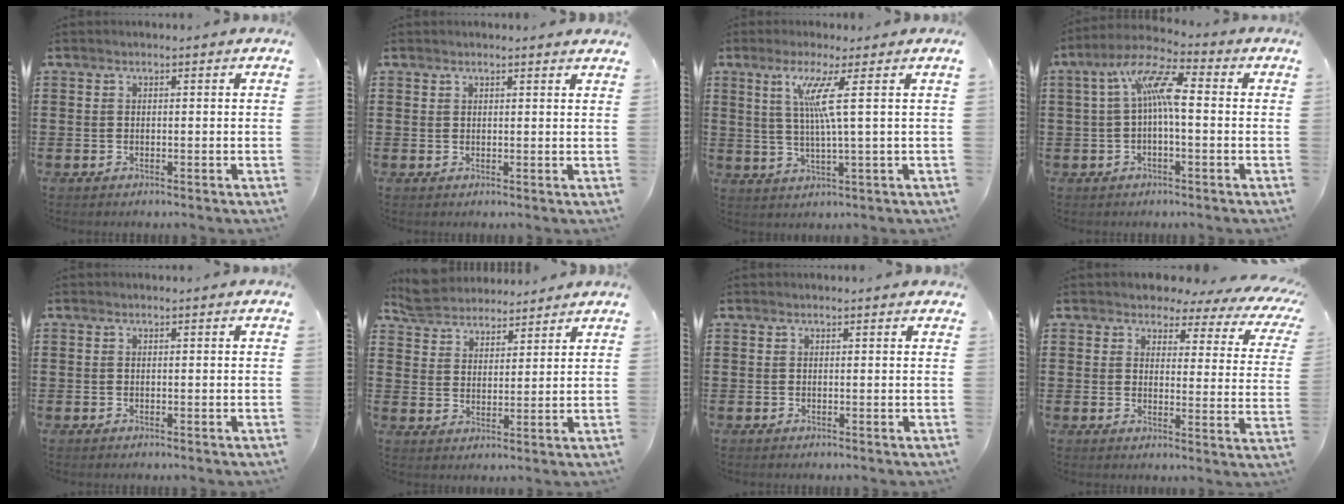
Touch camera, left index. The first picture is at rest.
{"total": 1.2, "force": [1.2, 0.2, 0.1], "torque": [-0.004, 0.001, 0.023]}
{"total": 6.4, "force": [2.2, -1.0, 5.9], "torque": [-0.125, -0.008, 0.030]}
{"total": 9.7, "force": [1.5, 3.2, 9.0], "torque": [-0.191, 0.004, 0.019]}
{"total": 0.0}
{"total": 5.8, "force": [5.6, 1.6, 0.3], "torque": [-0.031, -0.015, 0.104]}
{"total": 0.0}
{"total": 3.5, "force": [2.7, 1.9, 1.1], "torque": [-0.042, -0.009, 0.041]}